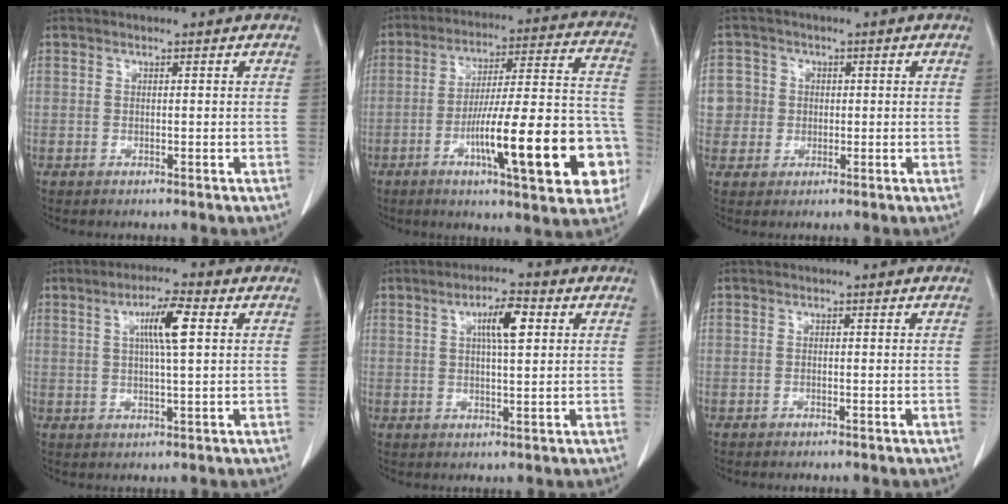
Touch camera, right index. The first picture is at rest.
{"total": 21.9, "force": [-7.4, 3.3, 20.4], "torque": [-0.251, 0.021, -0.103]}
{"total": 5.0, "force": [0.4, 5.0, 0.3], "torque": [-0.002, 0.015, 0.008]}
{"total": 6.5, "force": [1.8, 0.3, 6.3], "torque": [-0.112, 0.003, 0.029]}
{"total": 5.6, "force": [1.8, 1.1, 5.2], "torque": [-0.091, 0.006, 0.030]}
{"total": 0.0}